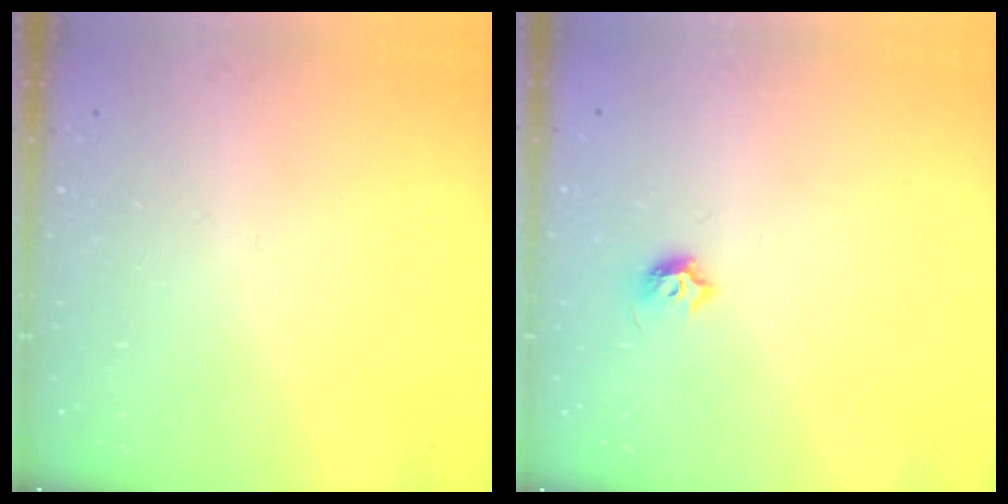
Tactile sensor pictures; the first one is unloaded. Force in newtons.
{"total": 5.0, "press": 4.9, "slide": 0.7}